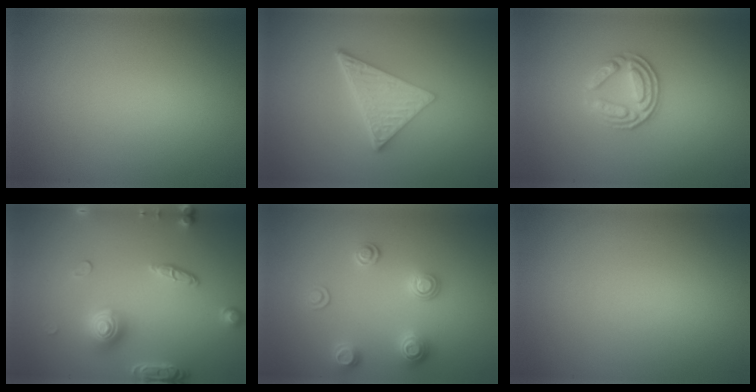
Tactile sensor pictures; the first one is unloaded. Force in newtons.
{"total": 4.9, "press": 3.5, "slide": 3.5}
{"total": 3.5, "press": 2.7, "slide": 2.2}
{"total": 4.1, "press": 3.5, "slide": 2.1}
{"total": 2.6, "press": 2.6, "slide": 0.6}
{"total": 0.0}